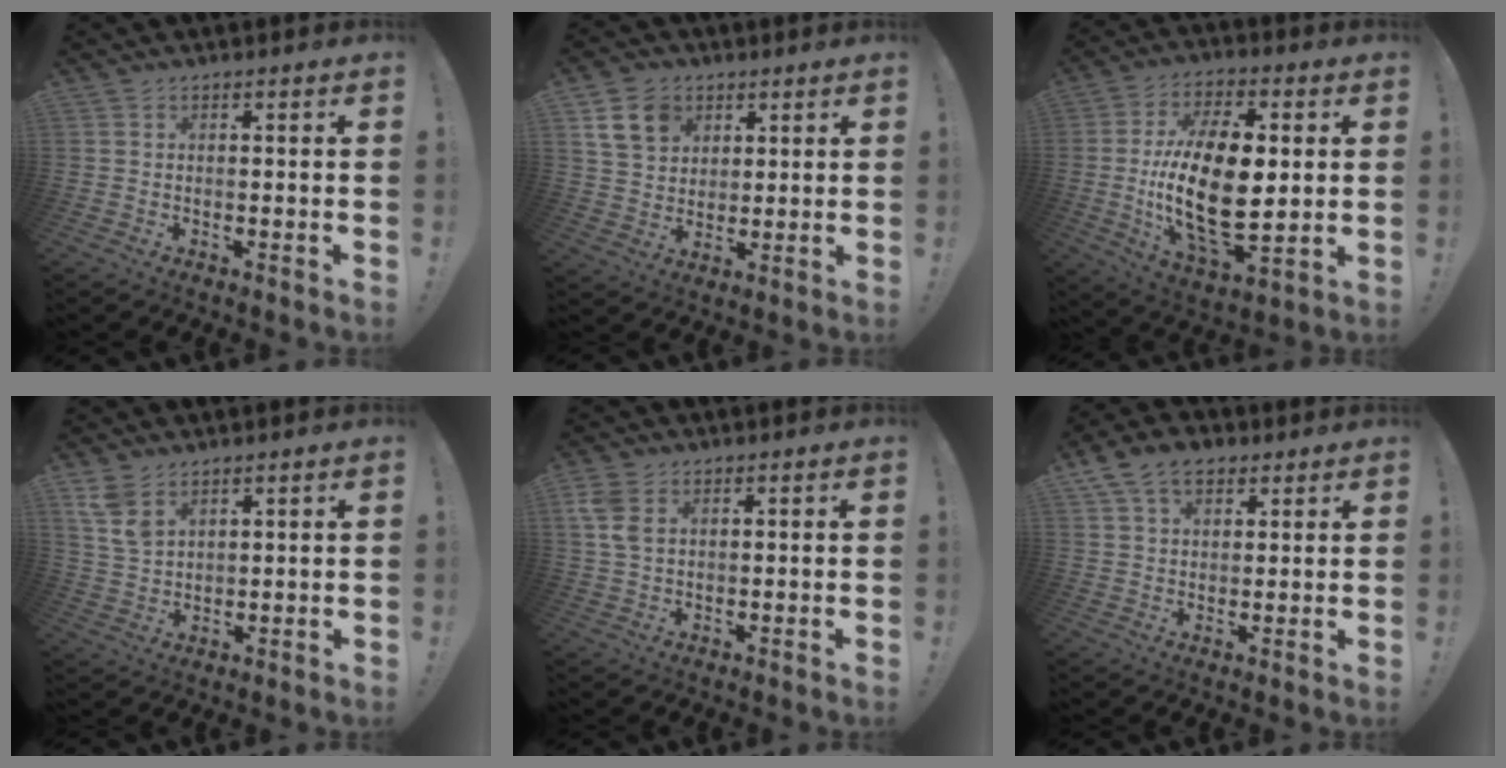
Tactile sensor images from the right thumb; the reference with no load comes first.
{"total": 10.8, "force": [5.5, 8.1, 4.6], "torque": [-0.073, -0.020, 0.111]}
{"total": 23.0, "force": [0.1, 11.6, 19.9], "torque": [-0.388, -0.009, 0.000]}
{"total": 7.2, "force": [4.7, 3.9, 3.9], "torque": [-0.077, -0.014, 0.095]}
{"total": 6.1, "force": [2.4, 3.9, 4.1], "torque": [-0.096, -0.003, 0.048]}
{"total": 9.5, "force": [5.3, 6.3, 4.8], "torque": [-0.077, -0.013, 0.101]}